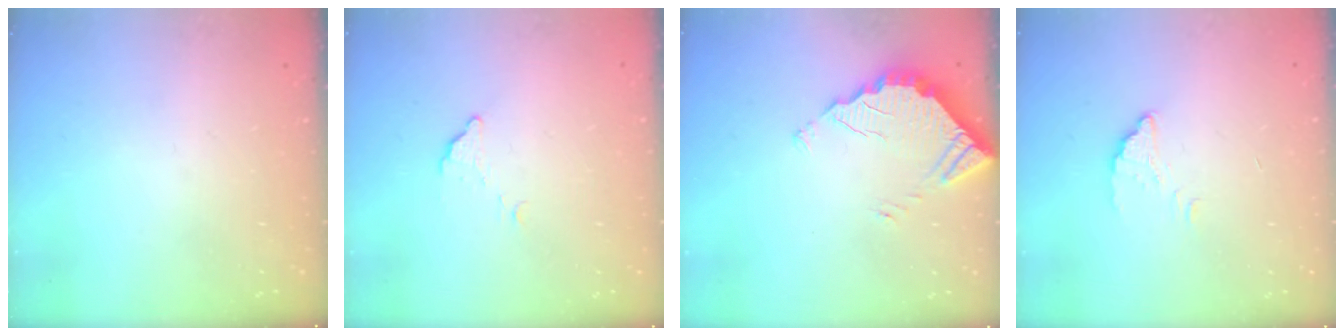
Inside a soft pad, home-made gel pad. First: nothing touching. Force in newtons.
{"total": 3.6, "press": 3.6, "slide": 0.2}
{"total": 3.2, "press": 3.2, "slide": 0.2}
{"total": 1.5, "press": 1.5, "slide": 0.1}